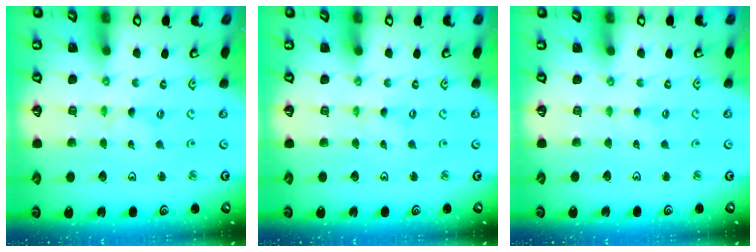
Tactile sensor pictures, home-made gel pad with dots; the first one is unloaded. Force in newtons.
{"total": 0.0}
{"total": 1.4, "press": 1.4, "slide": 0.2}